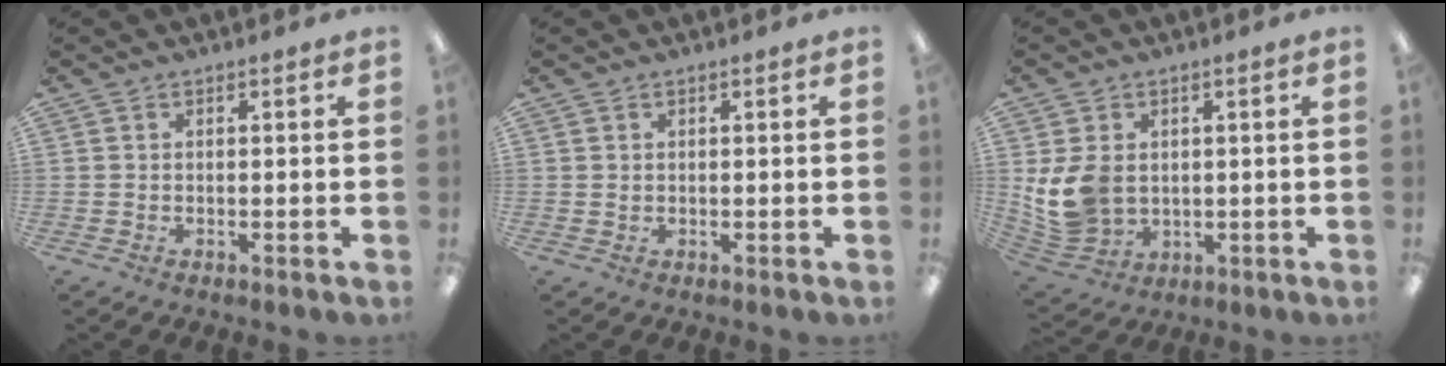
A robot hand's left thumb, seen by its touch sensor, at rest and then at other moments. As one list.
[{"total": 0.8, "force": [0.6, 0.4, 0.2], "torque": [-0.005, 0.000, 0.012]}, {"total": 10.6, "force": [1.2, 8.2, 6.5], "torque": [-0.160, 0.004, 0.027]}]